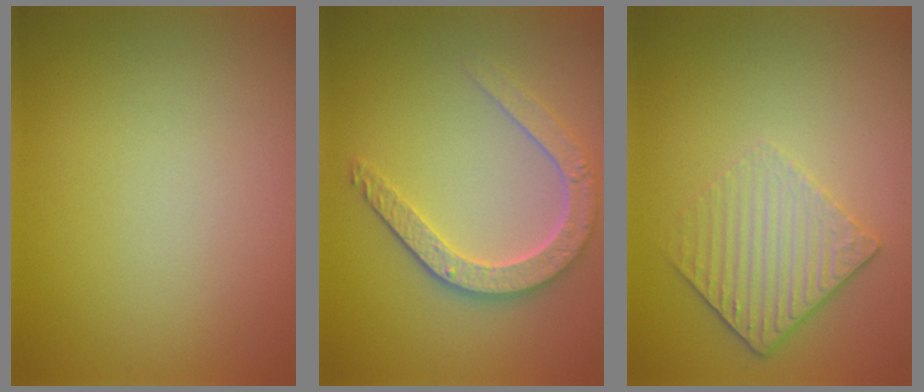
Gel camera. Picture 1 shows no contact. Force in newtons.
{"total": 4.3, "press": 3.6, "slide": 2.4}
{"total": 4.3, "press": 3.0, "slide": 3.1}